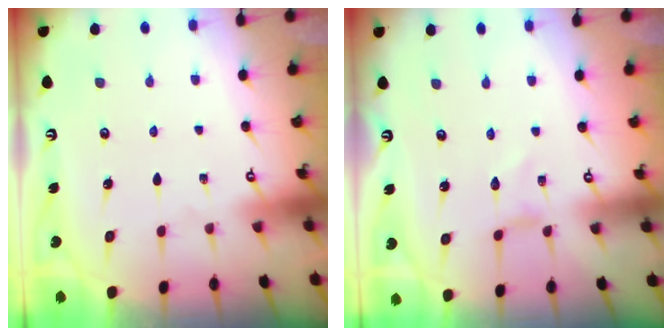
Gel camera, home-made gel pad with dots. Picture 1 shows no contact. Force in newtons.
{"total": 0.0}